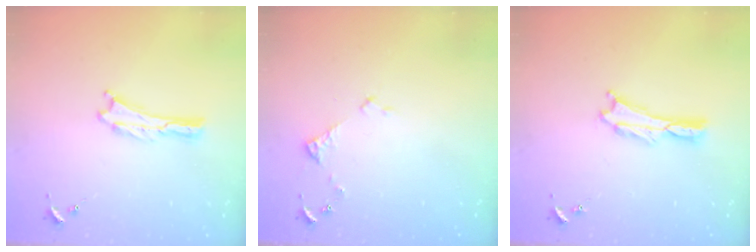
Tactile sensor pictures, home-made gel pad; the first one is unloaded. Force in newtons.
{"total": 3.5, "press": 3.5, "slide": 0.4}
{"total": 0.8, "press": 0.7, "slide": 0.2}